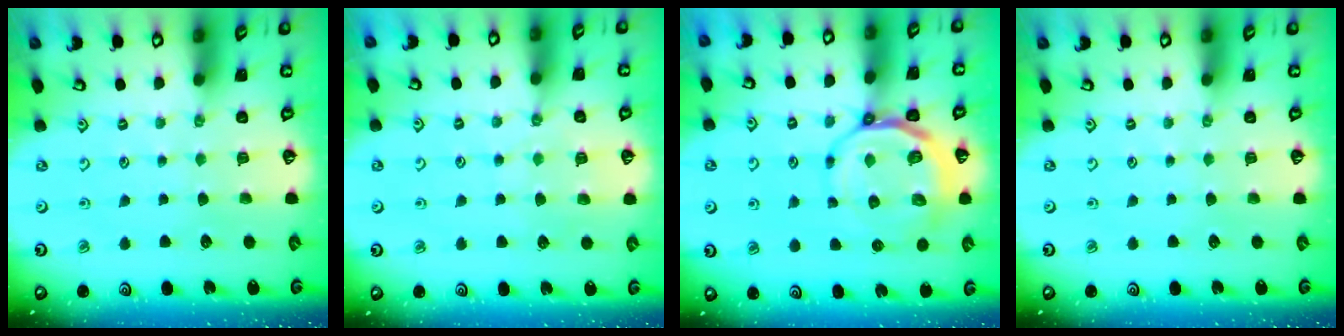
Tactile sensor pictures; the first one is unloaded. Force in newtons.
{"total": 6.5, "press": 6.4, "slide": 0.6}
{"total": 10.8, "press": 10.4, "slide": 2.7}
{"total": 0.0}